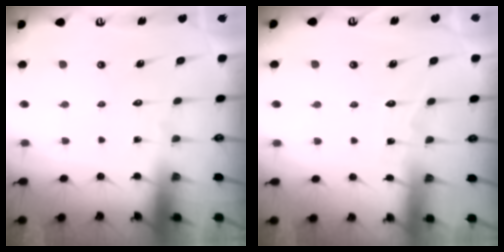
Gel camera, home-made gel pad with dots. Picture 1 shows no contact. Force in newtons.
{"total": 2.8, "press": 2.7, "slide": 0.4}